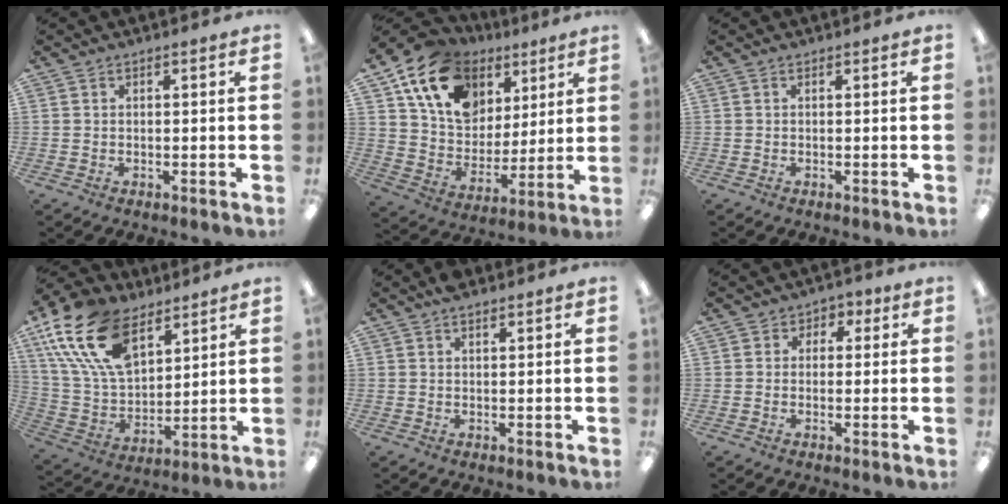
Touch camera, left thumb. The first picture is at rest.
{"total": 17.5, "force": [9.5, 12.3, 8.0], "torque": [-0.147, -0.036, 0.181]}
{"total": 0.0}
{"total": 21.0, "force": [11.2, 11.9, 13.1], "torque": [-0.286, -0.037, 0.204]}
{"total": 2.0, "force": [1.6, 0.6, 1.0], "torque": [-0.023, 0.001, 0.028]}
{"total": 2.8, "force": [-0.4, 2.6, 0.9], "torque": [-0.010, 0.011, -0.010]}